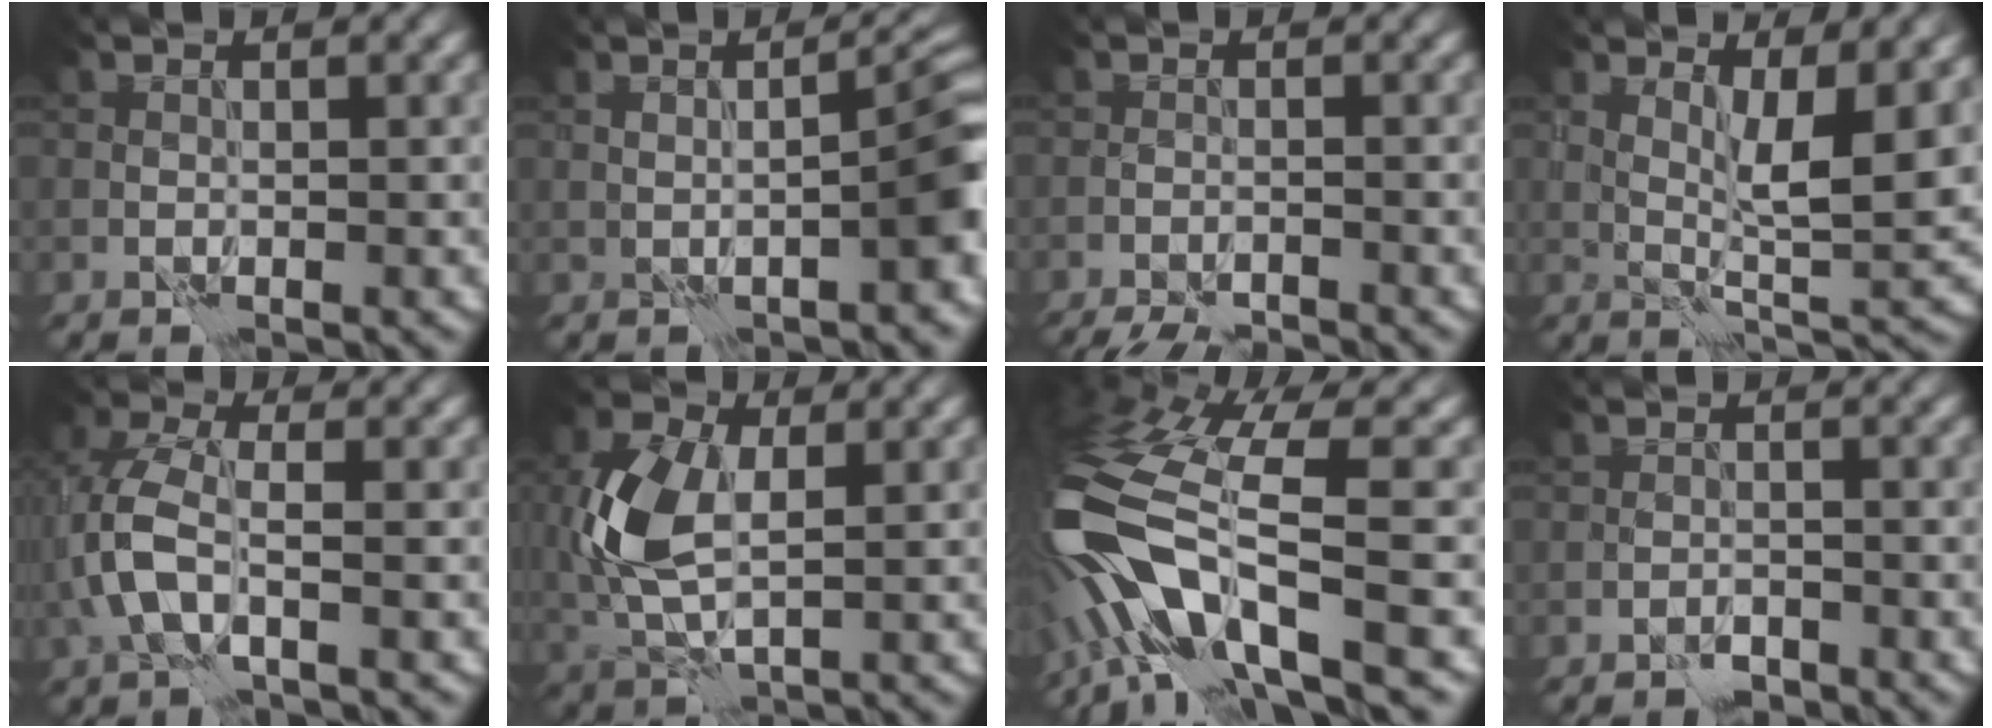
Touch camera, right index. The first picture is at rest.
{"total": 4.2, "force": [-1.2, 0.9, 4.0], "torque": [-0.047, 0.006, -0.012]}
{"total": 5.2, "force": [-5.0, 0.5, 1.6], "torque": [-0.035, -0.022, -0.077]}
{"total": 5.1, "force": [2.2, 1.0, 4.4], "torque": [-0.077, -0.014, 0.044]}
{"total": 4.4, "force": [-0.6, 2.1, 3.8], "torque": [-0.096, 0.006, -0.019]}
{"total": 6.8, "force": [0.7, 4.0, 5.4], "torque": [-0.134, -0.001, 0.009]}
{"total": 12.8, "force": [-4.6, 3.7, 11.3], "torque": [-0.241, -0.006, -0.077]}
{"total": 0.9, "force": [-0.8, 0.3, 0.2], "torque": [0.001, 0.003, -0.017]}